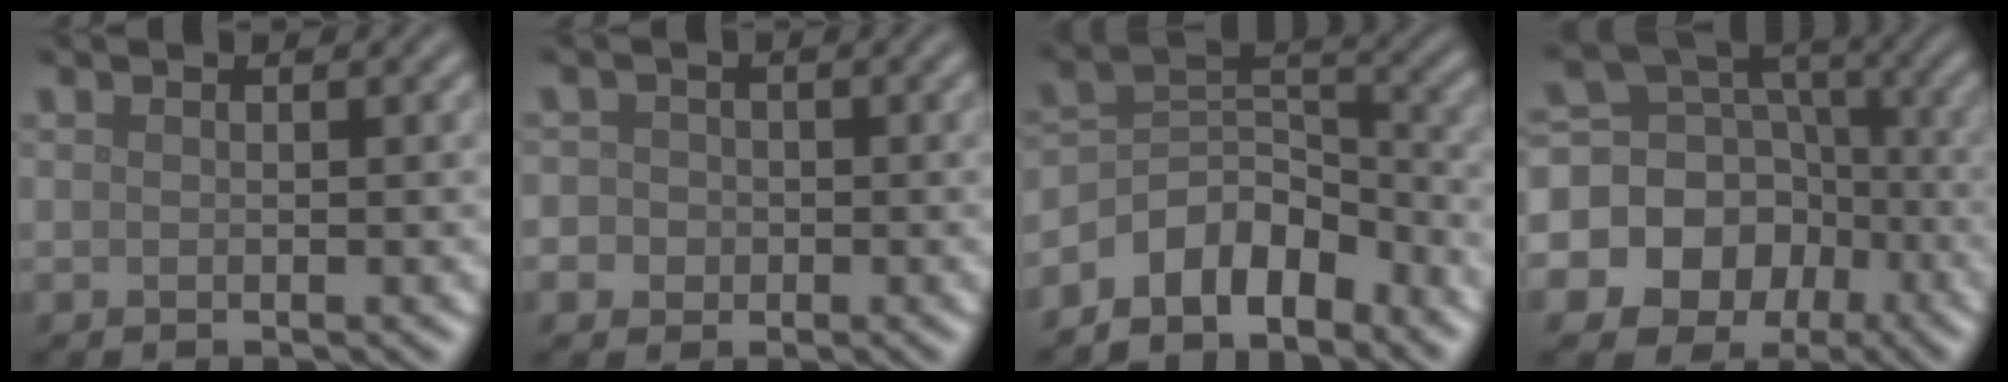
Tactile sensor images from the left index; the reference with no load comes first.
{"total": 3.6, "force": [-0.2, 3.4, 1.2], "torque": [0.003, 0.021, -0.030]}
{"total": 6.1, "force": [-4.3, 3.1, 2.9], "torque": [-0.033, 0.008, -0.088]}
{"total": 14.4, "force": [-4.8, 12.8, 4.6], "torque": [-0.118, -0.008, -0.085]}